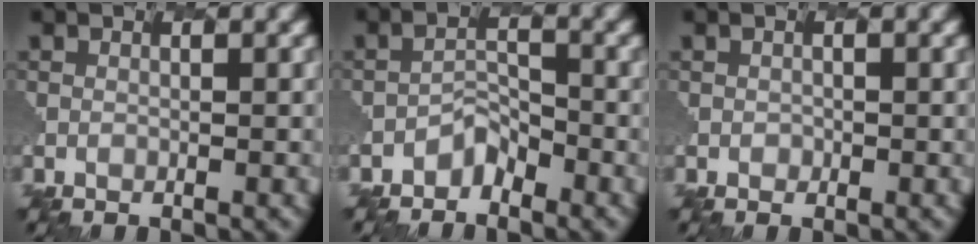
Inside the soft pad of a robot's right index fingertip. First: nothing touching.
{"total": 1.7, "force": [-1.6, 0.5, -0.3], "torque": [-0.001, 0.011, -0.036]}
{"total": 0.6, "force": [-0.1, 0.5, -0.3], "torque": [-0.006, -0.003, -0.001]}